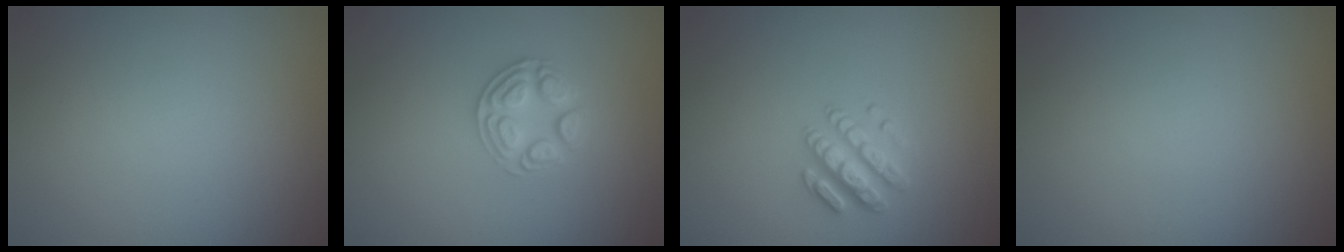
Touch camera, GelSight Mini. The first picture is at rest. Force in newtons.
{"total": 2.6, "press": 2.5, "slide": 0.9}
{"total": 2.7, "press": 2.5, "slide": 1.0}
{"total": 0.0}